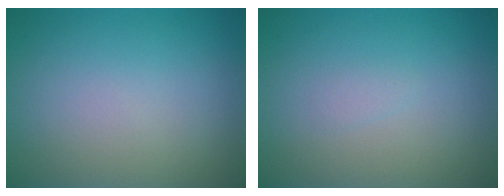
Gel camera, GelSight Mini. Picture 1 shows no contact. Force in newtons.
{"total": 0.5, "press": 0.5, "slide": 0.1}